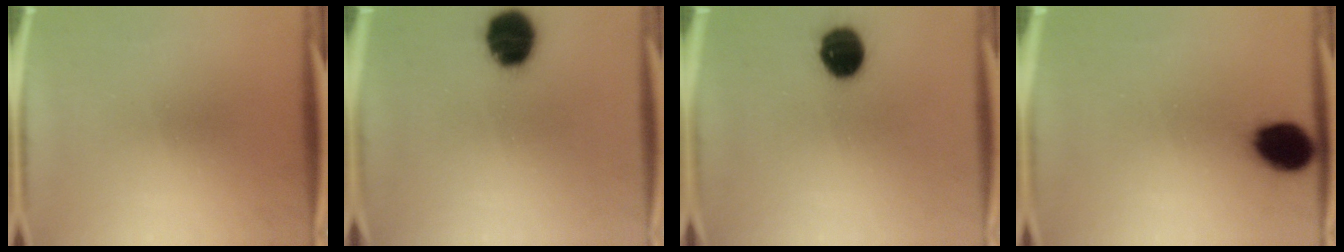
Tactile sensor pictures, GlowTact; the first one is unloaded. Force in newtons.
{"total": 12.8}
{"total": 10.7}
{"total": 9.3}